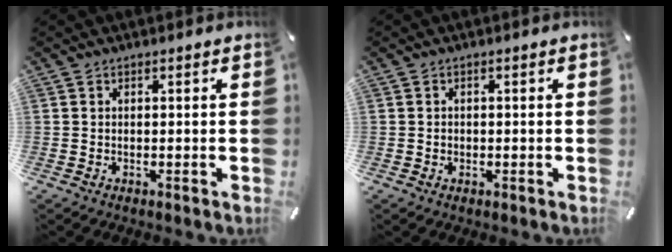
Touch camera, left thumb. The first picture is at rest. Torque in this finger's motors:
{"motor_torque": [0.12, -0.01, -0.01, 0.08, 0.07]}